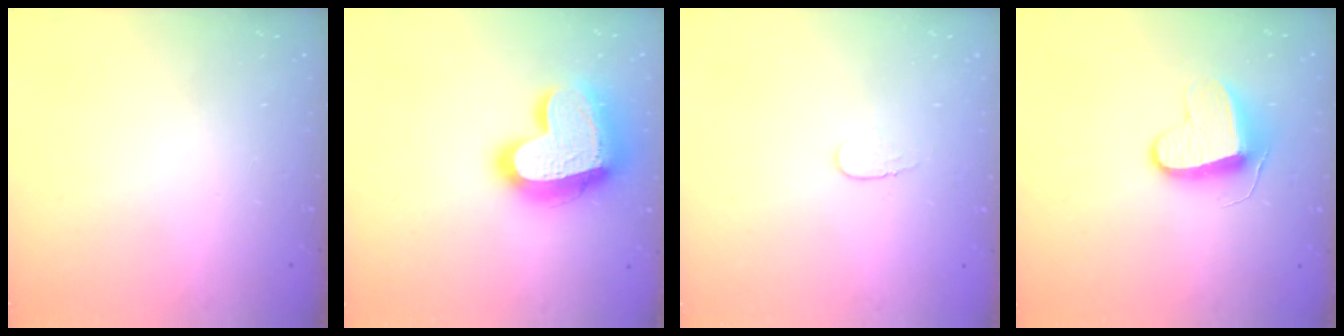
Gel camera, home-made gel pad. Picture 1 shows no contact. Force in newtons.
{"total": 22.7, "press": 22.6, "slide": 1.9}
{"total": 3.9, "press": 3.9, "slide": 0.4}
{"total": 11.2, "press": 11.1, "slide": 0.8}